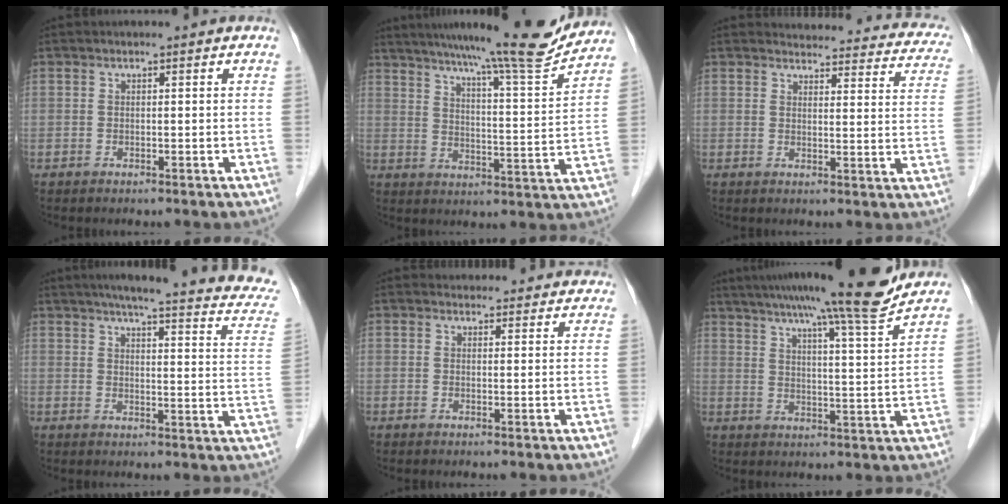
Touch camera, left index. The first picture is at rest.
{"total": 16.6, "force": [15.0, -0.6, 7.1], "torque": [-0.108, -0.030, 0.208]}
{"total": 20.8, "force": [19.7, 5.2, 4.5], "torque": [-0.030, -0.043, 0.199]}
{"total": 21.2, "force": [17.8, 1.8, 11.4], "torque": [-0.145, -0.020, 0.198]}
{"total": 9.3, "force": [8.8, 2.6, 1.3], "torque": [0.009, 0.018, 0.083]}
{"total": 16.0, "force": [13.6, -1.3, 8.2], "torque": [-0.130, -0.014, 0.188]}